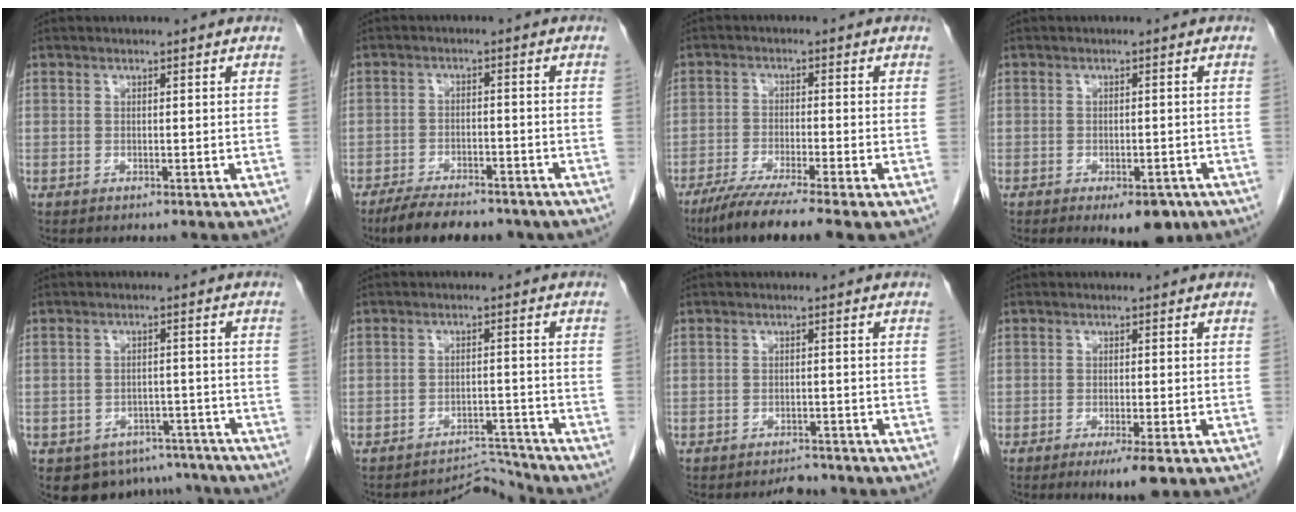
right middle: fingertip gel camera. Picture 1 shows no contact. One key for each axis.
{"total": 10.9, "fx": -8.9, "fy": 3.5, "fz": 5.2, "tx": -0.076, "ty": -0.004, "tz": -0.127}
{"total": 8.2, "fx": -6.1, "fy": -0.5, "fz": 5.4, "tx": -0.087, "ty": -0.022, "tz": -0.102}
{"total": 5.5, "fx": -3.5, "fy": 2.3, "fz": 3.6, "tx": -0.036, "ty": -0.001, "tz": -0.041}
{"total": 9.7, "fx": -7.8, "fy": 5.6, "fz": 1.5, "tx": -0.005, "ty": 0.017, "tz": -0.087}
{"total": 4.5, "fx": -4.1, "fy": -0.1, "fz": -1.8, "tx": 0.041, "ty": 0.017, "tz": -0.058}
{"total": 3.0, "fx": -2.8, "fy": 1.1, "fz": 0.4, "tx": -0.008, "ty": -0.001, "tz": -0.041}
{"total": 3.8, "fx": -2.2, "fy": 0.6, "fz": 3.1, "tx": -0.045, "ty": -0.008, "tz": -0.032}